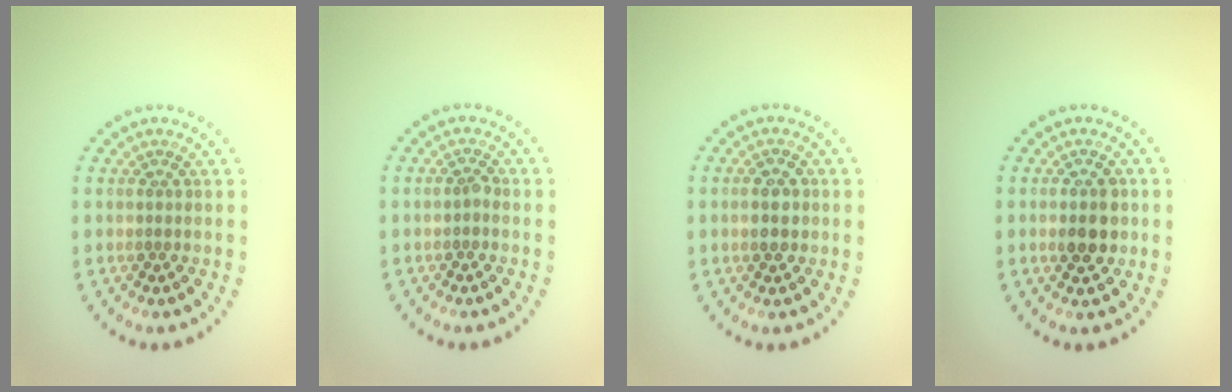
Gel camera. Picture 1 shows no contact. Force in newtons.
{"total": 0.6, "press": 0.5, "slide": 0.4}
{"total": 1.9, "press": 1.9, "slide": 0.1}
{"total": 2.9, "press": 2.9, "slide": 0.2}